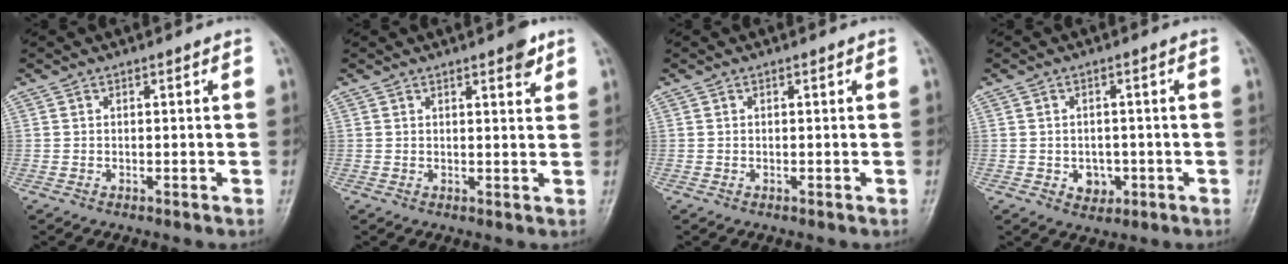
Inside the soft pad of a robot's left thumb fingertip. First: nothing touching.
{"total": 3.2, "force": [2.1, 1.0, 2.2], "torque": [-0.022, -0.010, 0.023]}
{"total": 0.0}
{"total": 3.7, "force": [-1.0, 3.1, 1.9], "torque": [-0.008, 0.004, -0.006]}